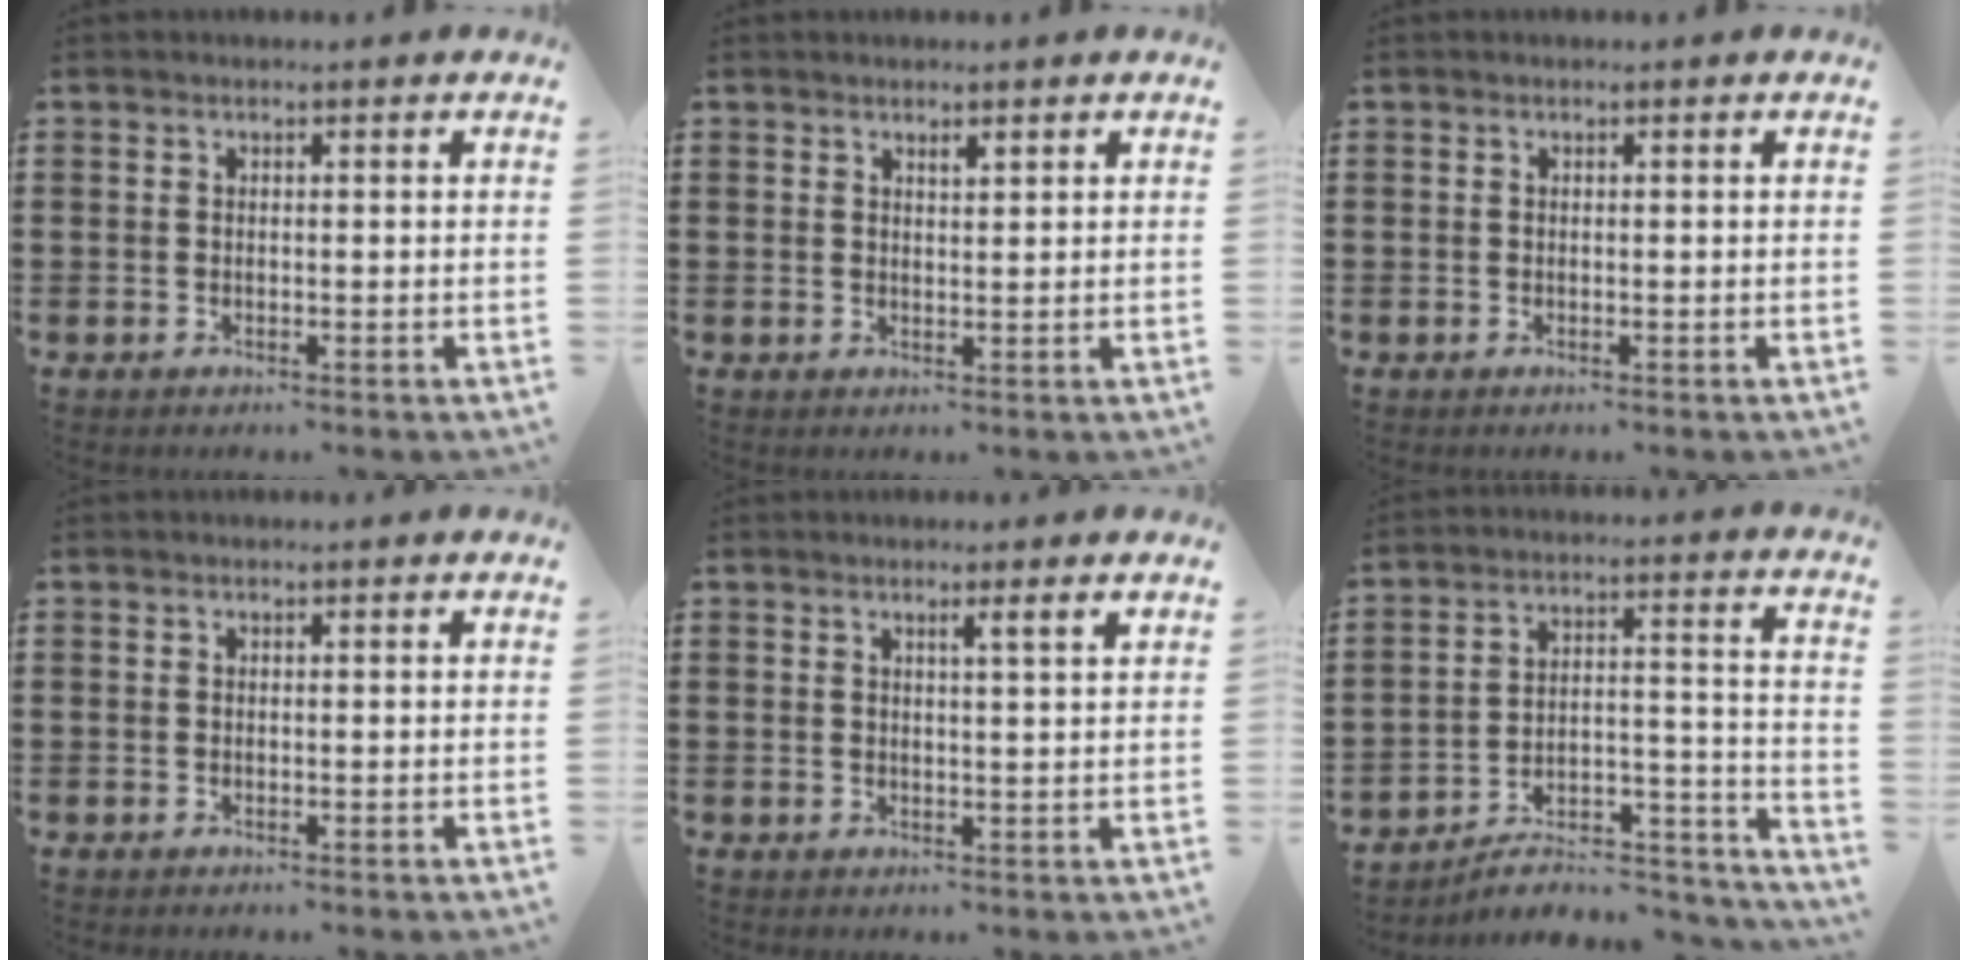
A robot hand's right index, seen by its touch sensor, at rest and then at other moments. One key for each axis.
{"total": 1.0, "fx": 0.8, "fy": 0.3, "fz": 0.4, "tx": -0.009, "ty": 0.001, "tz": 0.014}
{"total": 0.0}
{"total": 0.0}
{"total": 1.6, "fx": 0.8, "fy": -0.4, "fz": 1.3, "tx": -0.017, "ty": -0.009, "tz": 0.011}
{"total": 6.1, "fx": -5.3, "fy": 1.8, "fz": 2.4, "tx": -0.036, "ty": 0.000, "tz": -0.104}